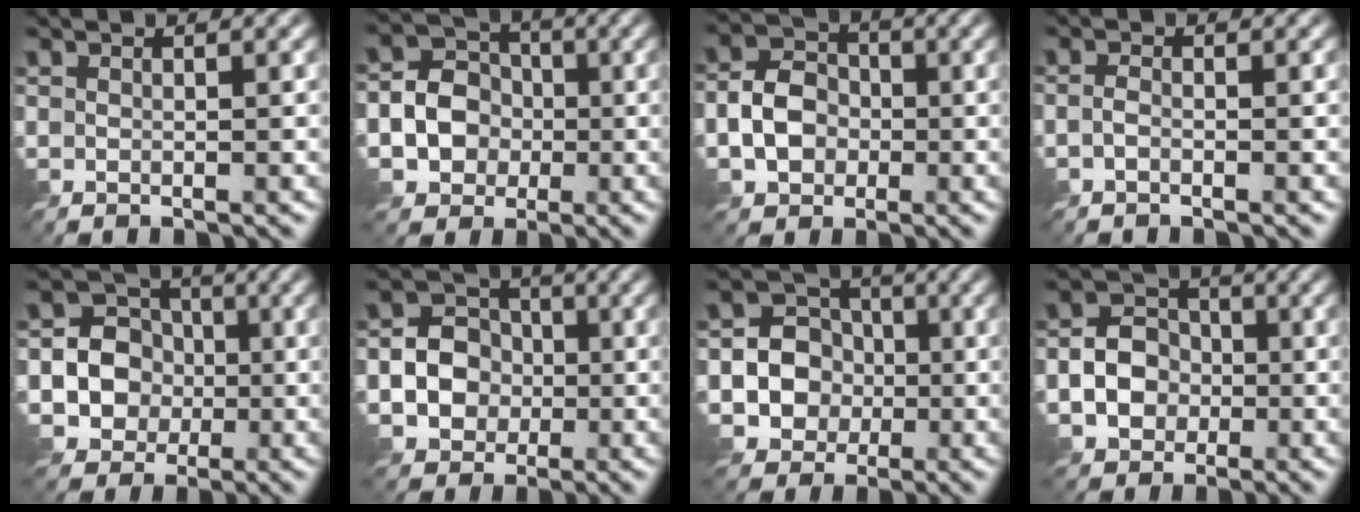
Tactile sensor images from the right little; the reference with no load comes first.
{"total": 5.1, "force": [-1.3, 4.5, 2.1], "torque": [-0.025, 0.004, -0.042]}
{"total": 4.4, "force": [-1.4, 3.5, 2.2], "torque": [-0.037, 0.005, -0.032]}
{"total": 1.1, "force": [-0.8, 0.4, 0.6], "torque": [-0.015, 0.001, -0.022]}
{"total": 6.4, "force": [-1.1, 5.9, 2.2], "torque": [-0.034, 0.015, -0.041]}
{"total": 5.1, "force": [-1.1, 4.5, 2.1], "torque": [-0.021, 0.005, -0.038]}
{"total": 6.4, "force": [-1.2, 5.9, 2.1], "torque": [-0.029, 0.016, -0.043]}
{"total": 4.2, "force": [-1.3, 3.5, 1.8], "torque": [-0.020, 0.003, -0.035]}